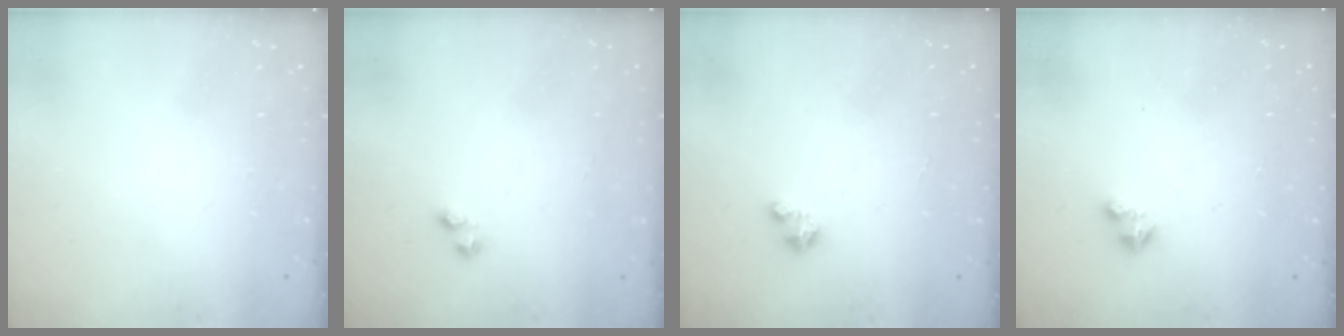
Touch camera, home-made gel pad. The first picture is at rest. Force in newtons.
{"total": 1.6, "press": 1.5, "slide": 0.4}
{"total": 0.9, "press": 0.9, "slide": 0.2}
{"total": 1.6, "press": 1.6, "slide": 0.4}